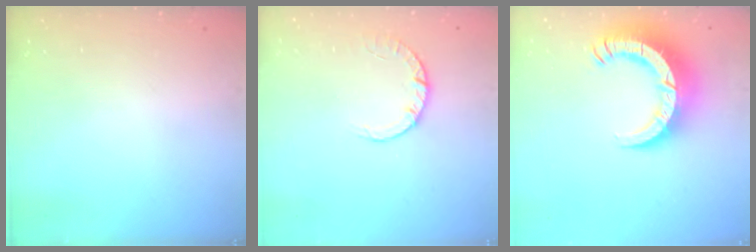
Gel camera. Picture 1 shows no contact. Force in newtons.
{"total": 2.8, "press": 2.8, "slide": 0.4}
{"total": 13.1, "press": 13.0, "slide": 1.4}